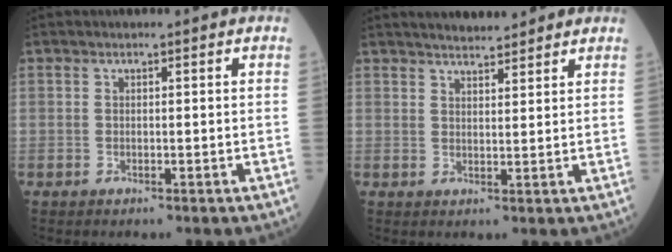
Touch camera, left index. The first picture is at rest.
{"total": 6.4, "force": [5.9, 1.3, 2.3], "torque": [-0.034, 0.016, 0.084]}